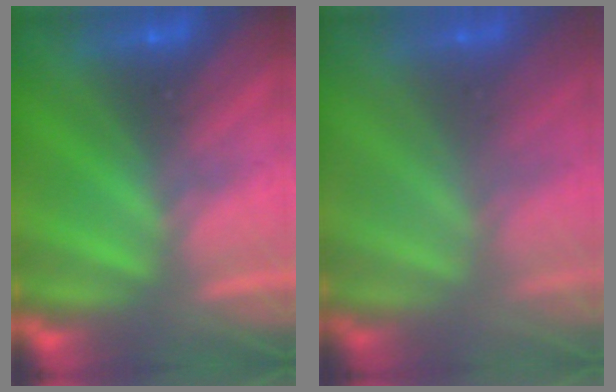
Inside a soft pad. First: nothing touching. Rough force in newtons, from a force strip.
{"total": 1.7}